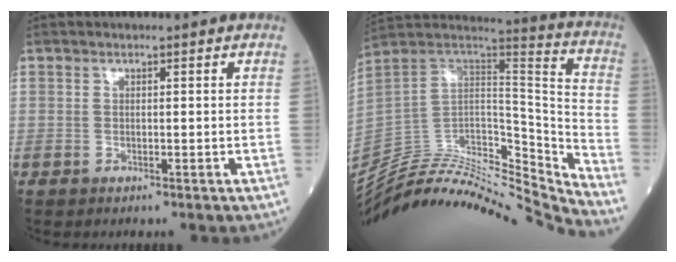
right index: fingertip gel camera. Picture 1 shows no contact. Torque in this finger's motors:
{"motor_torque": [-1.20, -0.94, -0.13, 0.01]}